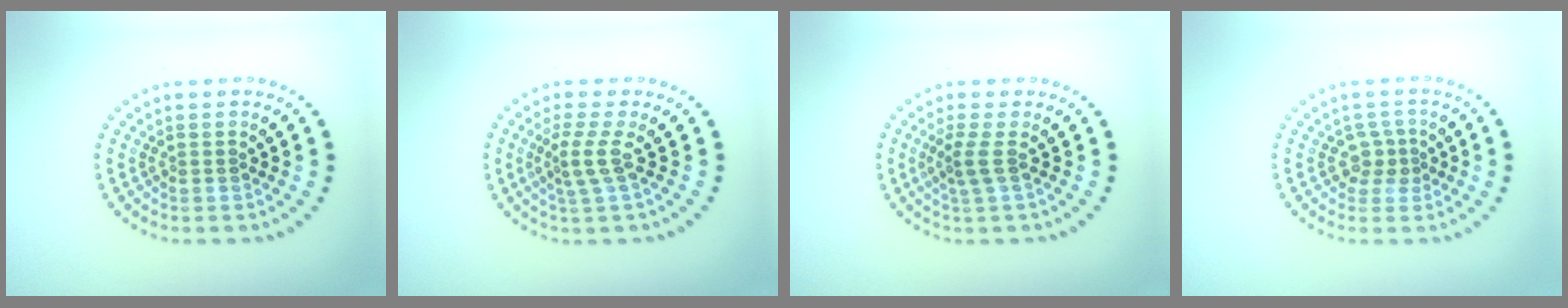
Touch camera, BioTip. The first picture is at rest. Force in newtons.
{"total": 2.2, "press": 1.4, "slide": 1.7}
{"total": 1.9, "press": 1.3, "slide": 1.4}
{"total": 1.8, "press": 1.5, "slide": 1.1}